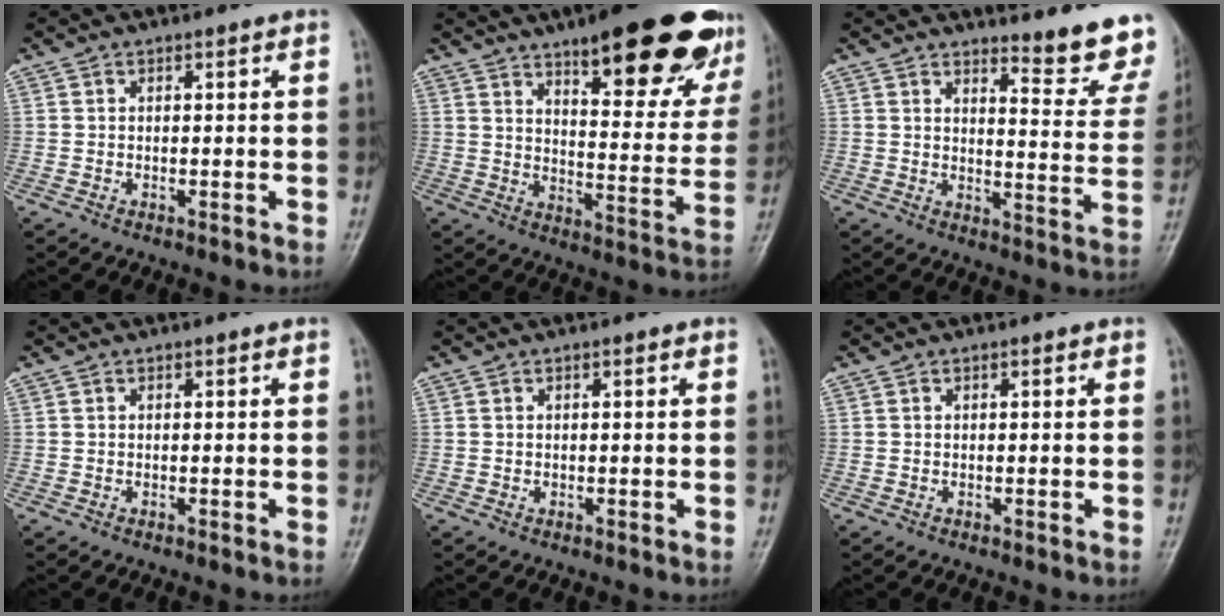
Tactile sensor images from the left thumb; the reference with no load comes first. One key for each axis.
{"total": 25.7, "fx": 16.2, "fy": 7.7, "fz": 18.4, "tx": -0.205, "ty": -0.062, "tz": 0.219}
{"total": 11.5, "fx": 10.4, "fy": 2.0, "fz": 4.4, "tx": -0.026, "ty": -0.110, "tz": 0.113}
{"total": 0.0}
{"total": 0.5, "fx": 0.2, "fy": 0.2, "fz": 0.4, "tx": -0.002, "ty": 0.001, "tz": 0.004}
{"total": 0.0}